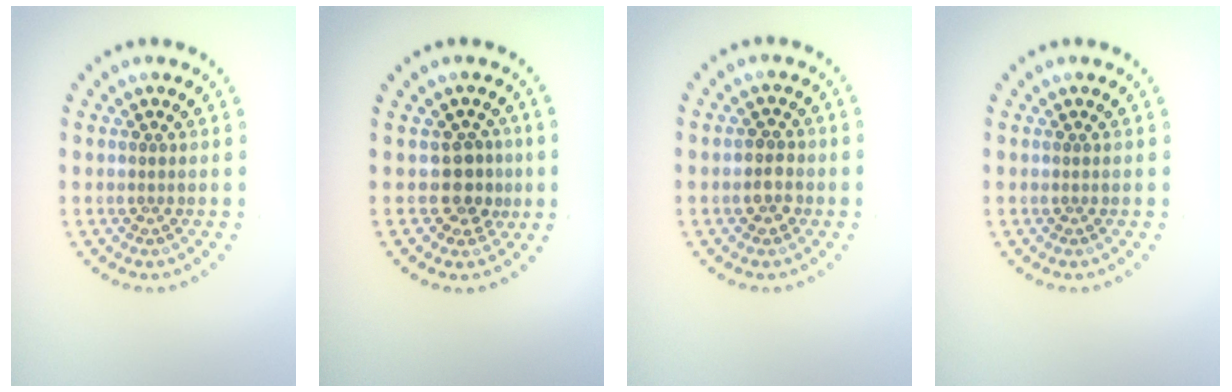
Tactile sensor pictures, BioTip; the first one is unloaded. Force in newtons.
{"total": 2.6, "press": 2.3, "slide": 1.3}
{"total": 2.0, "press": 1.9, "slide": 0.6}
{"total": 0.0}